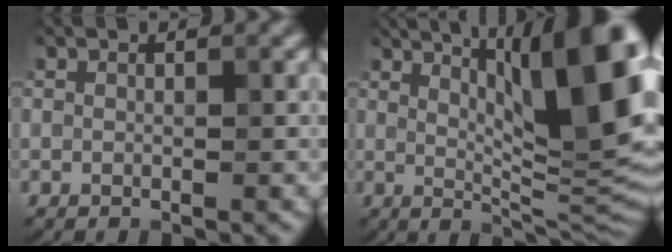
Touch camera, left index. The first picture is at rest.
{"total": 14.6, "force": [5.3, 3.8, 13.1], "torque": [-0.160, 0.011, 0.088]}